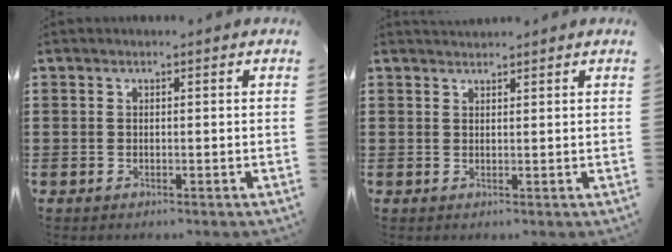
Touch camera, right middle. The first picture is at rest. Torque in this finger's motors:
{"motor_torque": [-0.47, -0.47, 0.00, 0.00]}